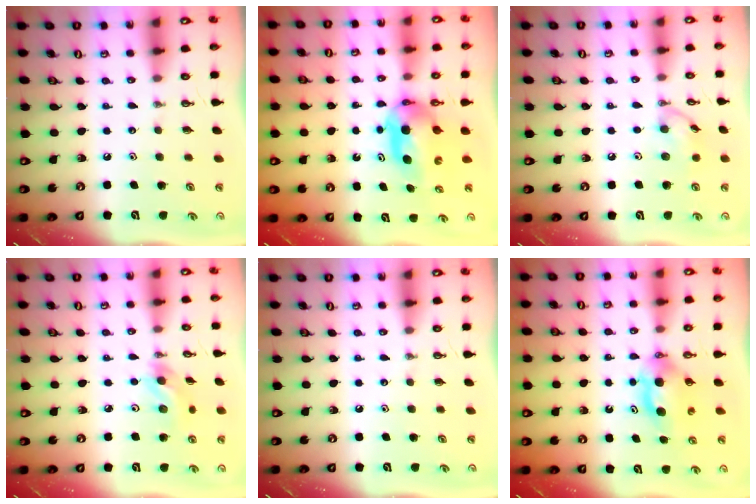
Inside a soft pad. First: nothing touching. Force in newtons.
{"total": 7.3, "press": 6.3, "slide": 3.5}
{"total": 8.9, "press": 8.9, "slide": 0.5}
{"total": 8.5, "press": 8.2, "slide": 2.2}
{"total": 0.0}
{"total": 5.8, "press": 5.6, "slide": 1.2}